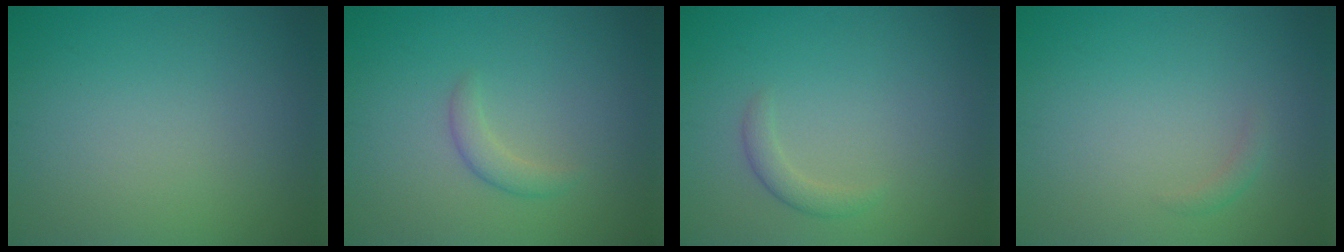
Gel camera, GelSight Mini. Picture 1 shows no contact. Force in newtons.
{"total": 1.5, "press": 1.5, "slide": 0.0}
{"total": 1.4, "press": 1.4, "slide": 0.1}
{"total": 0.8, "press": 0.8, "slide": 0.0}